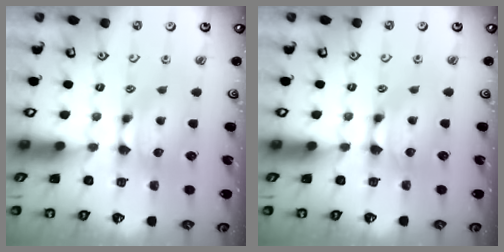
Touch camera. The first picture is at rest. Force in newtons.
{"total": 0.6, "press": 0.4, "slide": 0.5}